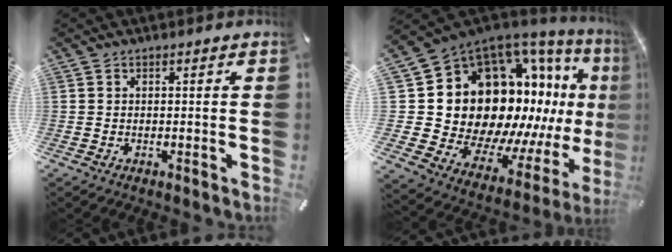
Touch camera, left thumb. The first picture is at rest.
{"total": 23.1, "force": [5.5, 16.6, 15.2], "torque": [-0.245, -0.121, 0.148]}